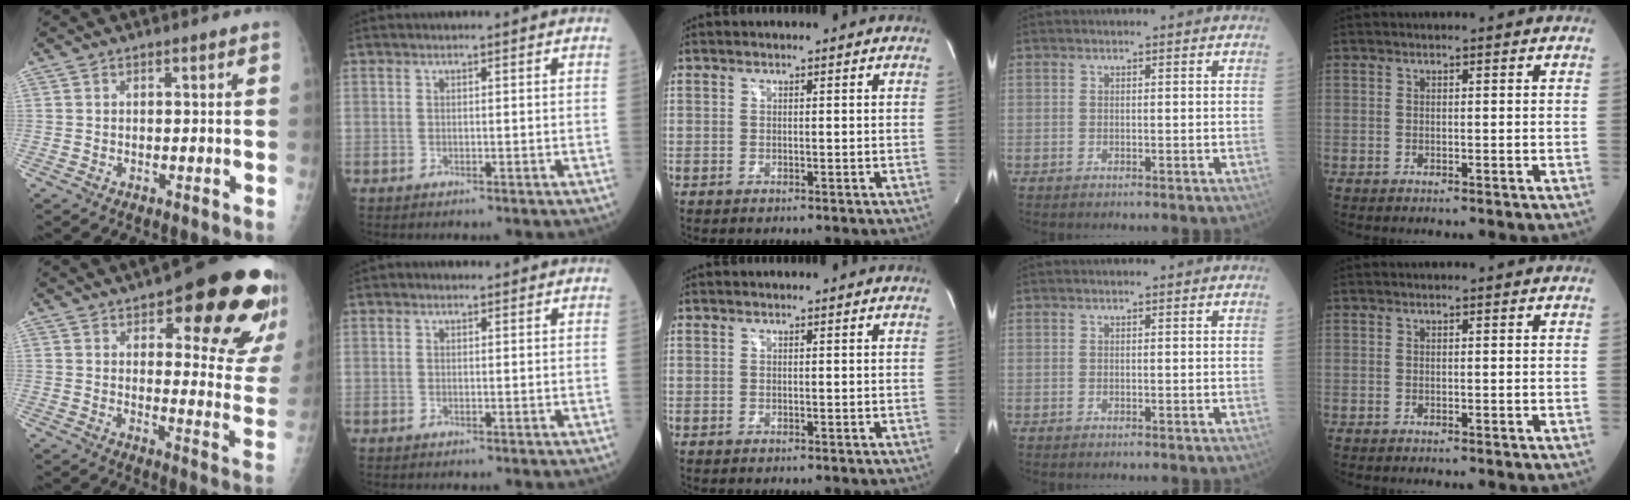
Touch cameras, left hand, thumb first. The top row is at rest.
{"thumb": {"total": 22.6, "force": [12.6, 7.6, 17.2], "torque": [-0.170, -0.054, 0.154]}, "index": {"total": 0.9, "force": [0.5, 0.6, 0.3], "torque": [-0.006, 0.003, 0.003]}}